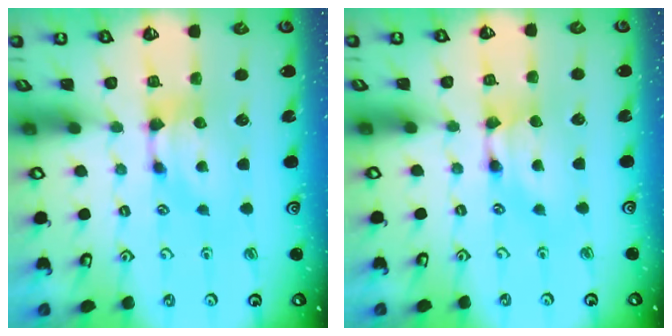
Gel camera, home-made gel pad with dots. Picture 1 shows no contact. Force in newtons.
{"total": 1.5, "press": 1.5, "slide": 0.2}